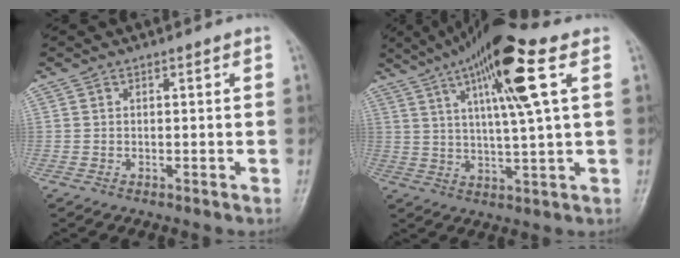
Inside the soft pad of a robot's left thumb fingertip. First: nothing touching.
{"total": 15.5, "force": [6.3, 2.1, 14.0], "torque": [-0.249, -0.003, 0.103]}